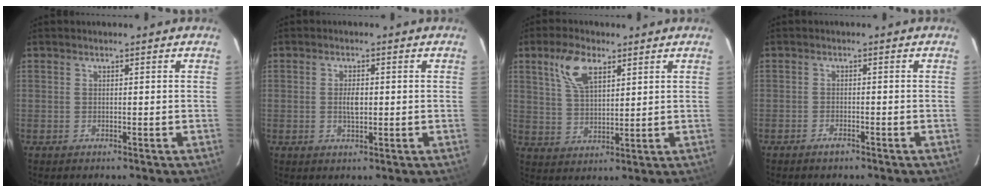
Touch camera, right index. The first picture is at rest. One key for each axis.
{"total": 3.0, "fx": 0.0, "fy": 1.5, "fz": 2.6, "tx": -0.047, "ty": 0.001, "tz": 0.001}
{"total": 8.1, "fx": 4.4, "fy": 3.8, "fz": 5.7, "tx": -0.113, "ty": 0.014, "tz": 0.087}
{"total": 1.8, "fx": -1.5, "fy": 0.7, "fz": 0.8, "tx": -0.019, "ty": 0.002, "tz": -0.029}